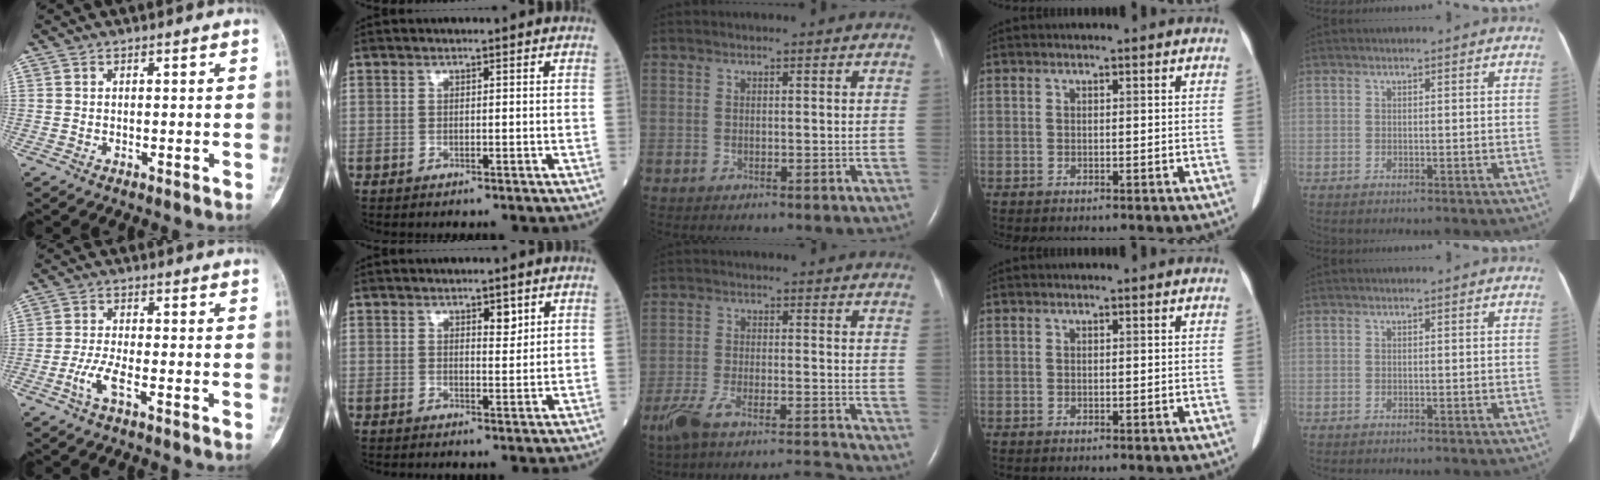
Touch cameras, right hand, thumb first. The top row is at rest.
{"thumb": {"total": 4.1, "force": [-2.0, 0.9, 3.4], "torque": [-0.083, 0.008, -0.044]}, "index": {"total": 2.3, "force": [1.3, 0.8, 1.7], "torque": [-0.023, -0.004, 0.020]}, "middle": {"total": 10.6, "force": [-9.9, -0.7, 3.7], "torque": [-0.070, 0.007, -0.169]}}